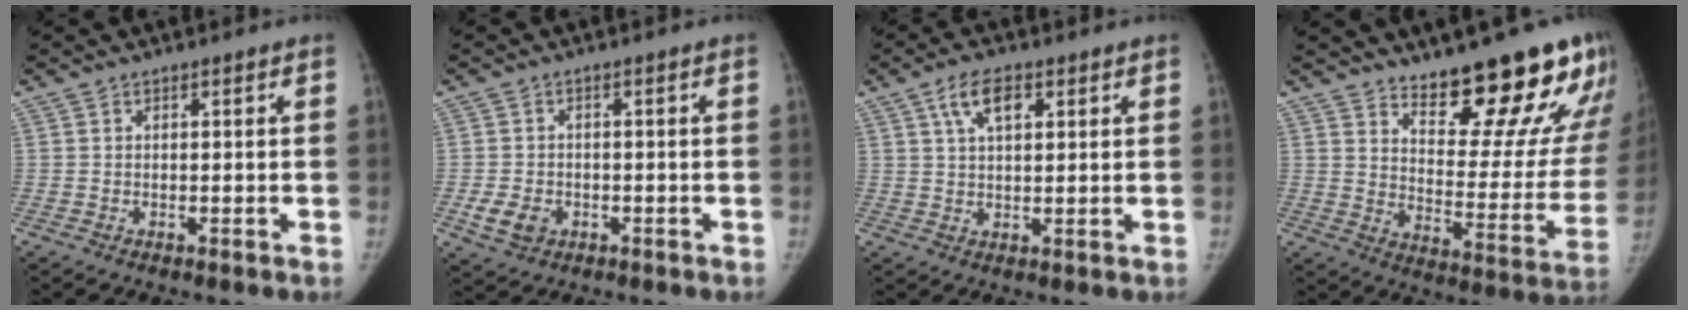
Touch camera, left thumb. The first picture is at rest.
{"total": 4.8, "force": [-1.8, 3.7, 2.5], "torque": [-0.041, 0.002, -0.025]}
{"total": 6.3, "force": [2.8, 3.2, 4.7], "torque": [-0.076, -0.001, 0.051]}
{"total": 22.0, "force": [16.2, 6.8, 13.2], "torque": [-0.130, -0.119, 0.223]}